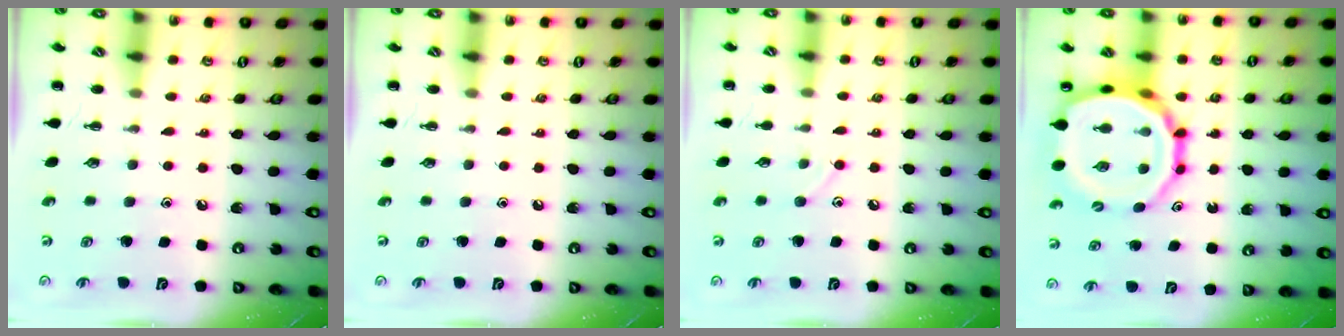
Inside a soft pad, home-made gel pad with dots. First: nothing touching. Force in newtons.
{"total": 0.0}
{"total": 7.1, "press": 6.7, "slide": 2.4}
{"total": 18.0, "press": 17.5, "slide": 4.1}